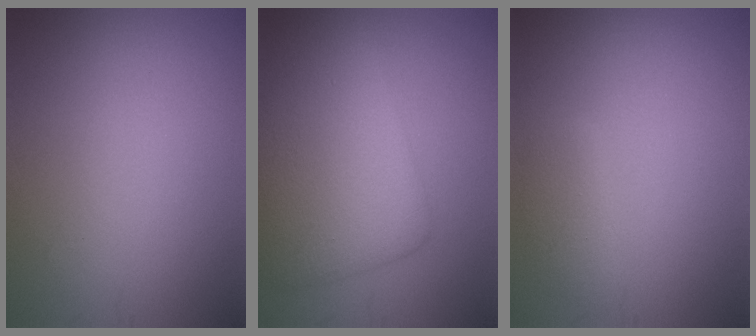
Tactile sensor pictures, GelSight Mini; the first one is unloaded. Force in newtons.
{"total": 8.0, "press": 8.0, "slide": 0.1}
{"total": 1.6, "press": 1.6, "slide": 0.0}